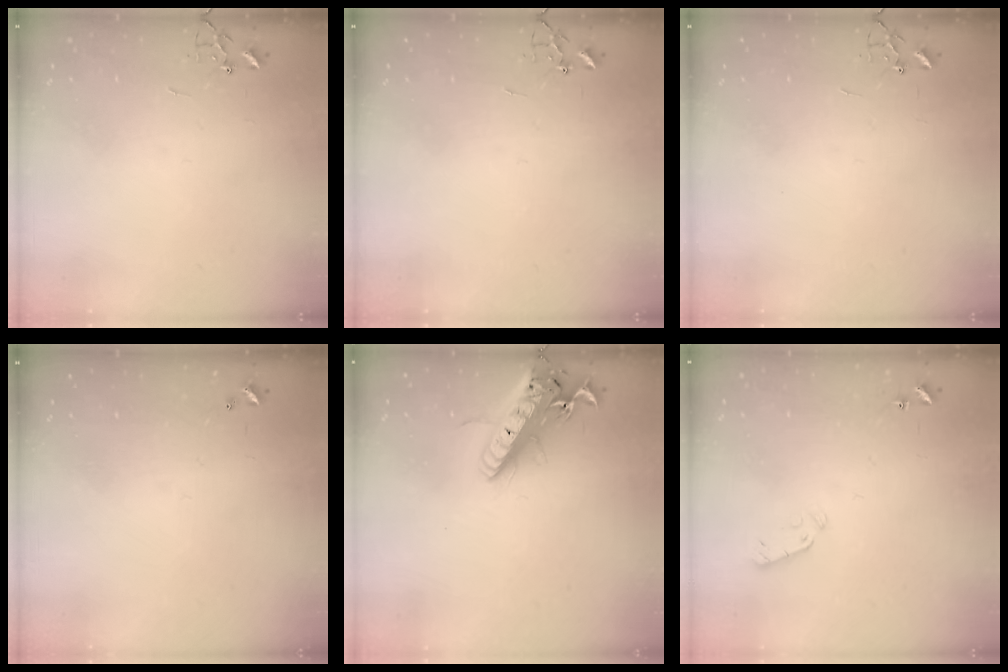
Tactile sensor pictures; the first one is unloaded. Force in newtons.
{"total": 0.0}
{"total": 0.0}
{"total": 0.0}
{"total": 19.8, "press": 19.4, "slide": 4.0}
{"total": 4.1, "press": 4.1, "slide": 0.6}